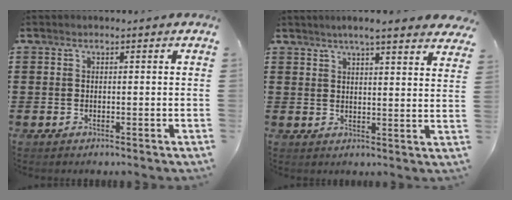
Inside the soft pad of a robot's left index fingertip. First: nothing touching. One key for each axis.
{"total": 4.7, "fx": 4.1, "fy": -0.3, "fz": 2.2, "tx": -0.055, "ty": -0.011, "tz": 0.072}